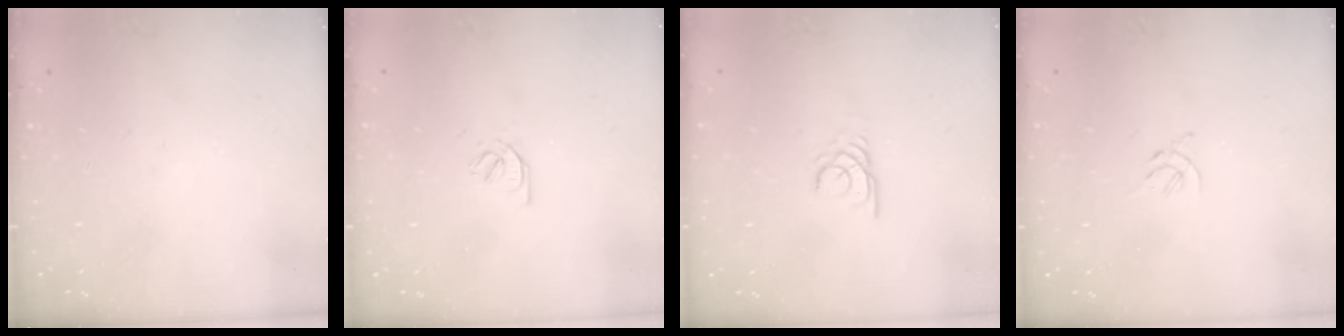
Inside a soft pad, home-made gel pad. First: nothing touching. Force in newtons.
{"total": 2.2, "press": 2.1, "slide": 0.6}
{"total": 2.1, "press": 2.1, "slide": 0.0}
{"total": 2.3, "press": 2.2, "slide": 0.6}